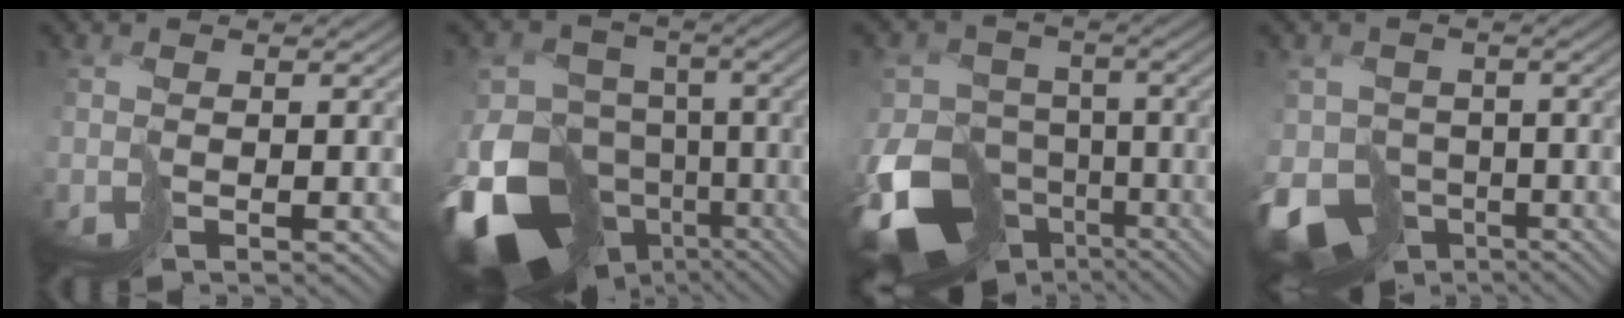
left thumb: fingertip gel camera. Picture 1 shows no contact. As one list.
[{"total": 19.2, "force": [-9.6, 13.8, 9.3], "torque": [-0.207, -0.049, -0.117]}, {"total": 14.7, "force": [-6.9, 10.9, 7.0], "torque": [-0.184, -0.039, -0.076]}, {"total": 10.3, "force": [-5.9, 7.4, 4.1], "torque": [-0.098, -0.027, -0.086]}]